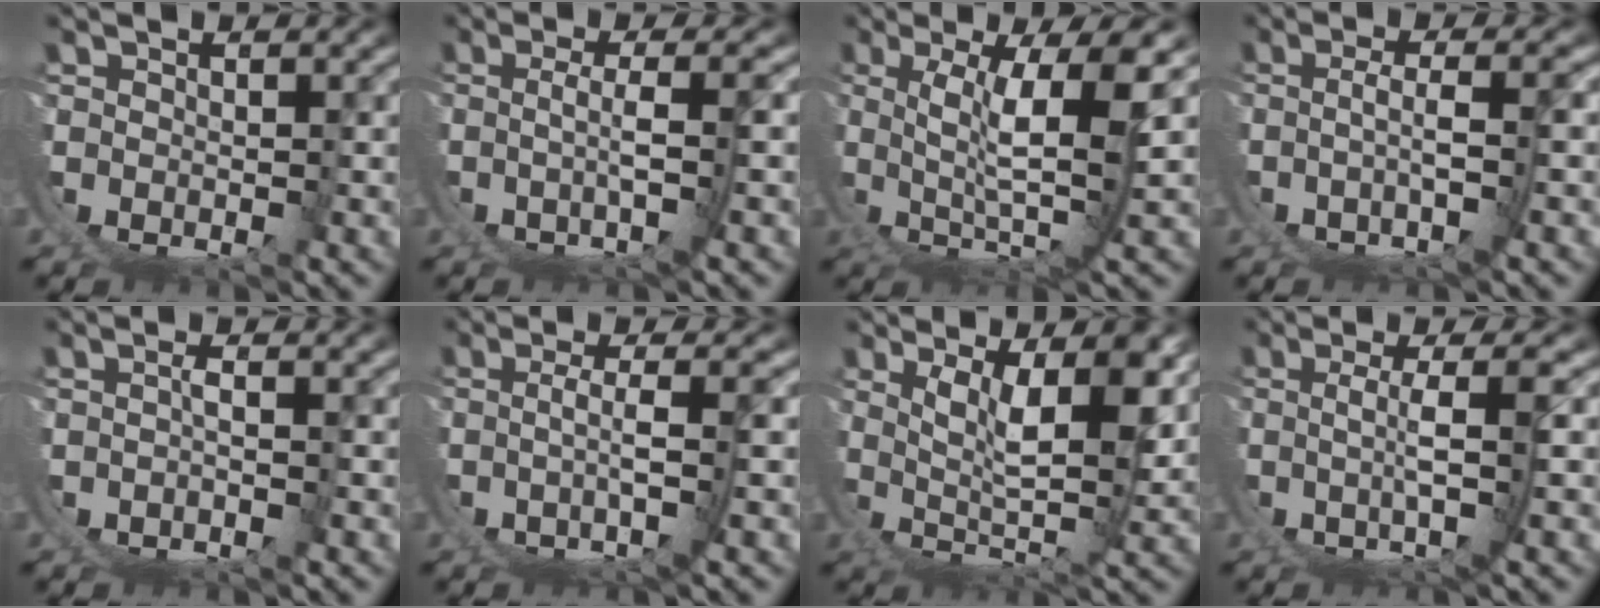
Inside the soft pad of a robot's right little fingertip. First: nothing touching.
{"total": 3.9, "force": [-0.7, -1.3, 3.6], "torque": [-0.047, -0.009, -0.003]}
{"total": 6.6, "force": [1.5, -0.4, 6.4], "torque": [-0.093, -0.015, 0.041]}
{"total": 3.8, "force": [-1.6, -1.0, 3.3], "torque": [-0.042, -0.009, -0.016]}
{"total": 1.7, "force": [-1.0, 0.5, 1.3], "torque": [-0.016, -0.006, -0.014]}
{"total": 3.9, "force": [-1.2, -1.1, 3.5], "torque": [-0.047, -0.010, -0.010]}
{"total": 7.1, "force": [2.5, 0.6, 6.6], "torque": [-0.087, -0.015, 0.052]}
{"total": 4.5, "force": [0.0, -1.5, 4.3], "torque": [-0.058, -0.008, 0.010]}